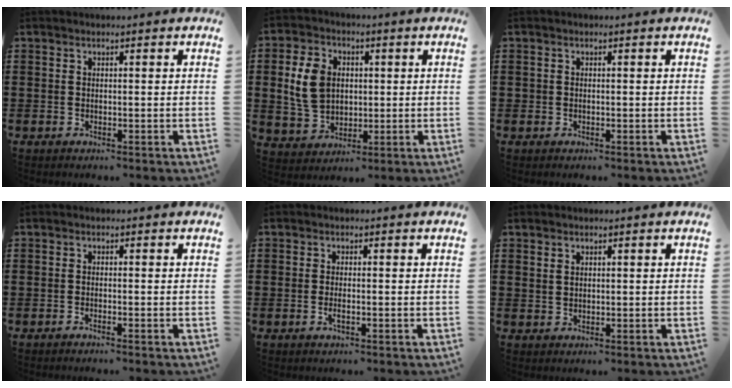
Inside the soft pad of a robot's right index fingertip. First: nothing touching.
{"total": 8.3, "force": [0.7, 6.5, 5.2], "torque": [-0.126, 0.013, 0.009]}
{"total": 0.6, "force": [0.0, 0.6, 0.1], "torque": [-0.003, 0.005, -0.001]}
{"total": 0.8, "force": [-0.6, -0.1, 0.4], "torque": [-0.007, -0.002, -0.013]}
{"total": 1.3, "force": [-0.4, 0.4, 1.2], "torque": [-0.023, -0.002, -0.006]}
{"total": 1.1, "force": [0.7, 0.7, 0.3], "torque": [-0.008, 0.002, 0.015]}